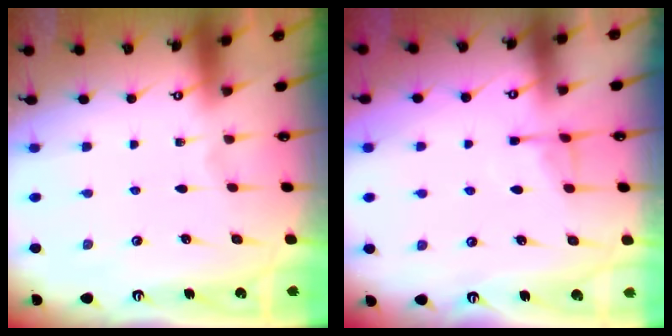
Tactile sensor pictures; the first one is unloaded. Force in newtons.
{"total": 5.1, "press": 5.1, "slide": 0.9}